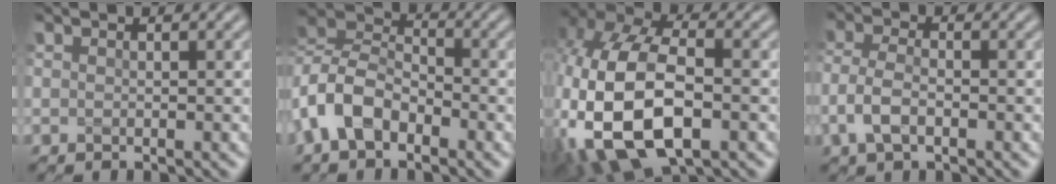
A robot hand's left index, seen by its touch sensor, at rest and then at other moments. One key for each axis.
{"total": 5.6, "fx": -2.7, "fy": 3.6, "fz": 3.3, "tx": -0.068, "ty": 0.007, "tz": -0.069}
{"total": 13.0, "fx": -2.5, "fy": 8.1, "fz": 9.8, "tx": -0.221, "ty": -0.018, "tz": -0.040}
{"total": 3.3, "fx": -1.3, "fy": 1.8, "fz": 2.4, "tx": -0.054, "ty": 0.002, "tz": -0.032}